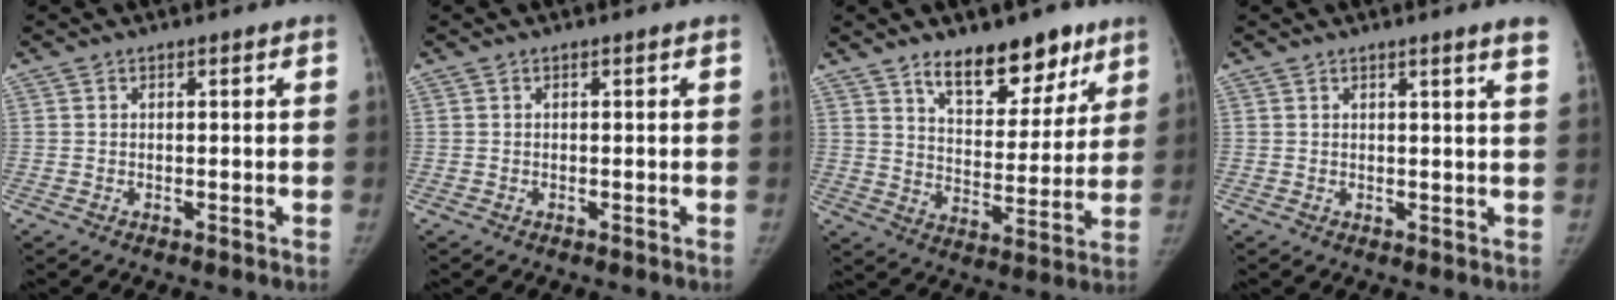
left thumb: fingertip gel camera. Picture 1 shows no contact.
{"total": 0.0}
{"total": 14.7, "force": [10.0, 7.4, 7.8], "torque": [-0.052, -0.061, 0.159]}
{"total": 4.3, "force": [3.1, -0.4, 3.1], "torque": [-0.038, -0.011, 0.030]}